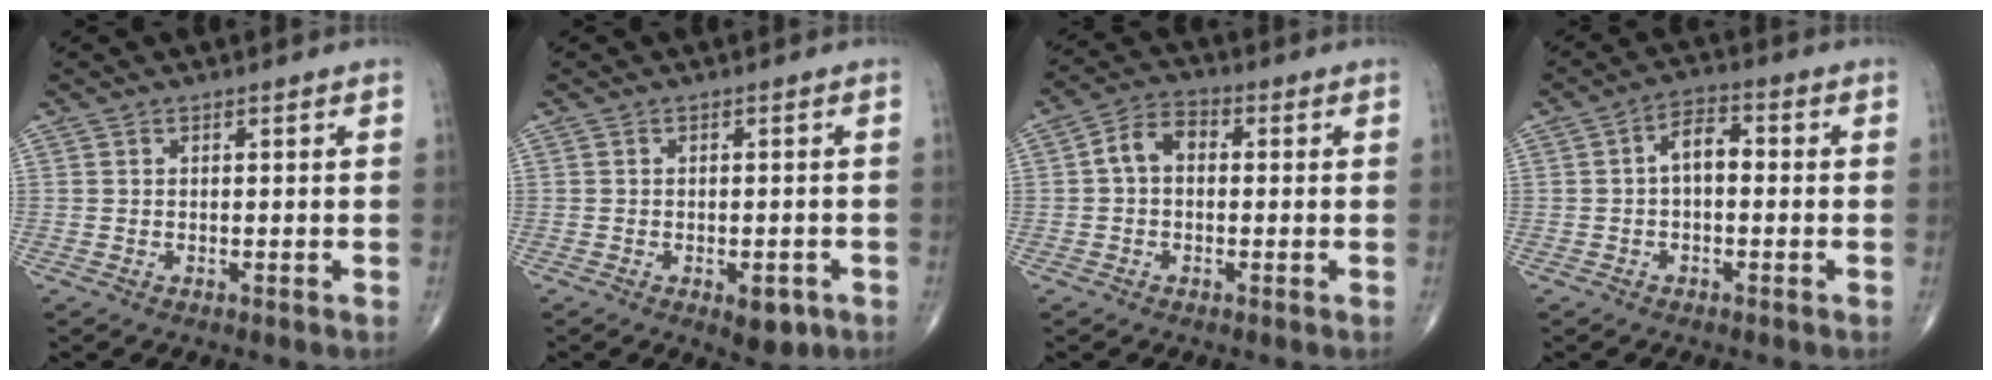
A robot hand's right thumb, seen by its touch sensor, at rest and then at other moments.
{"total": 4.1, "force": [-1.8, 2.0, 3.1], "torque": [-0.026, 0.004, -0.016]}
{"total": 5.6, "force": [0.1, 4.0, 4.0], "torque": [-0.062, 0.023, -0.009]}
{"total": 5.2, "force": [-0.2, 3.0, 4.2], "torque": [-0.060, 0.022, -0.014]}